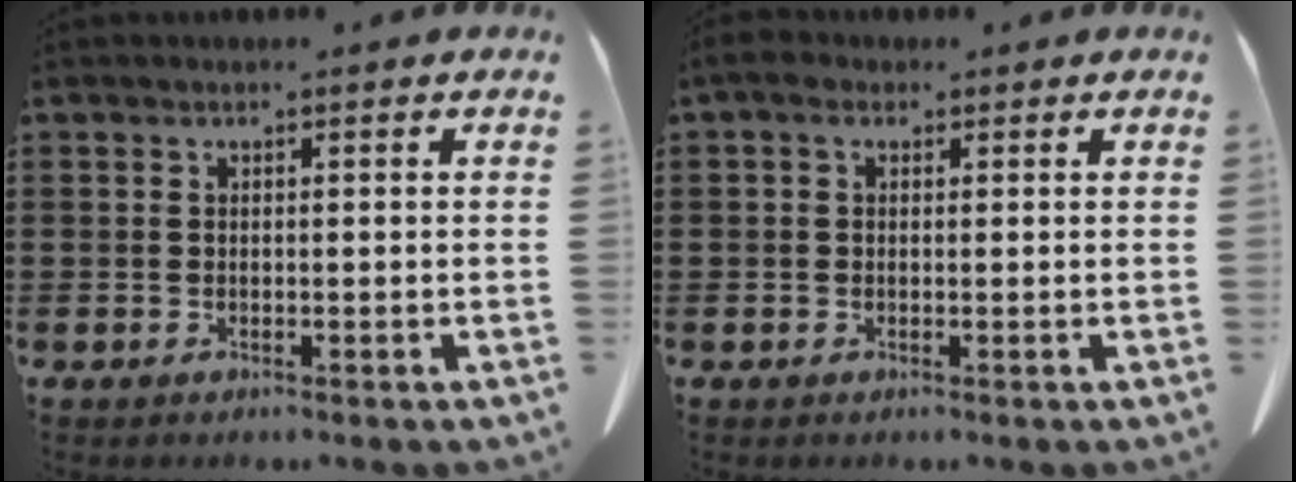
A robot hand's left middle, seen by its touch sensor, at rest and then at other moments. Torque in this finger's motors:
{"motor_torque": [0.19, -0.23, 0.19, 0.05]}